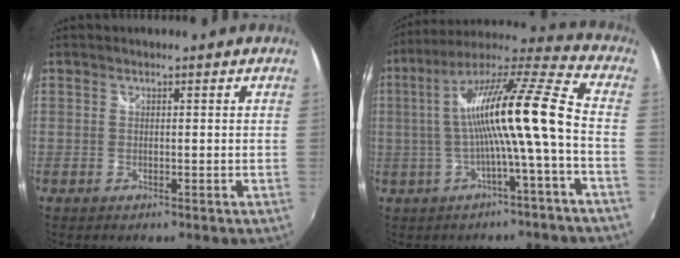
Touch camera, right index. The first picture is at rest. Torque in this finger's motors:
{"motor_torque": [1.63, -0.45, 1.05, 0.21]}